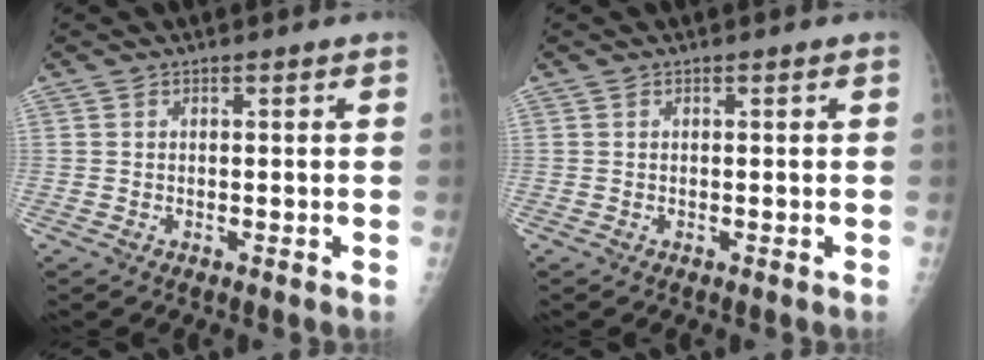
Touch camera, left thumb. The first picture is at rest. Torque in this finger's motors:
{"motor_torque": [0.00, 0.00, -0.04, 0.04, 0.00]}